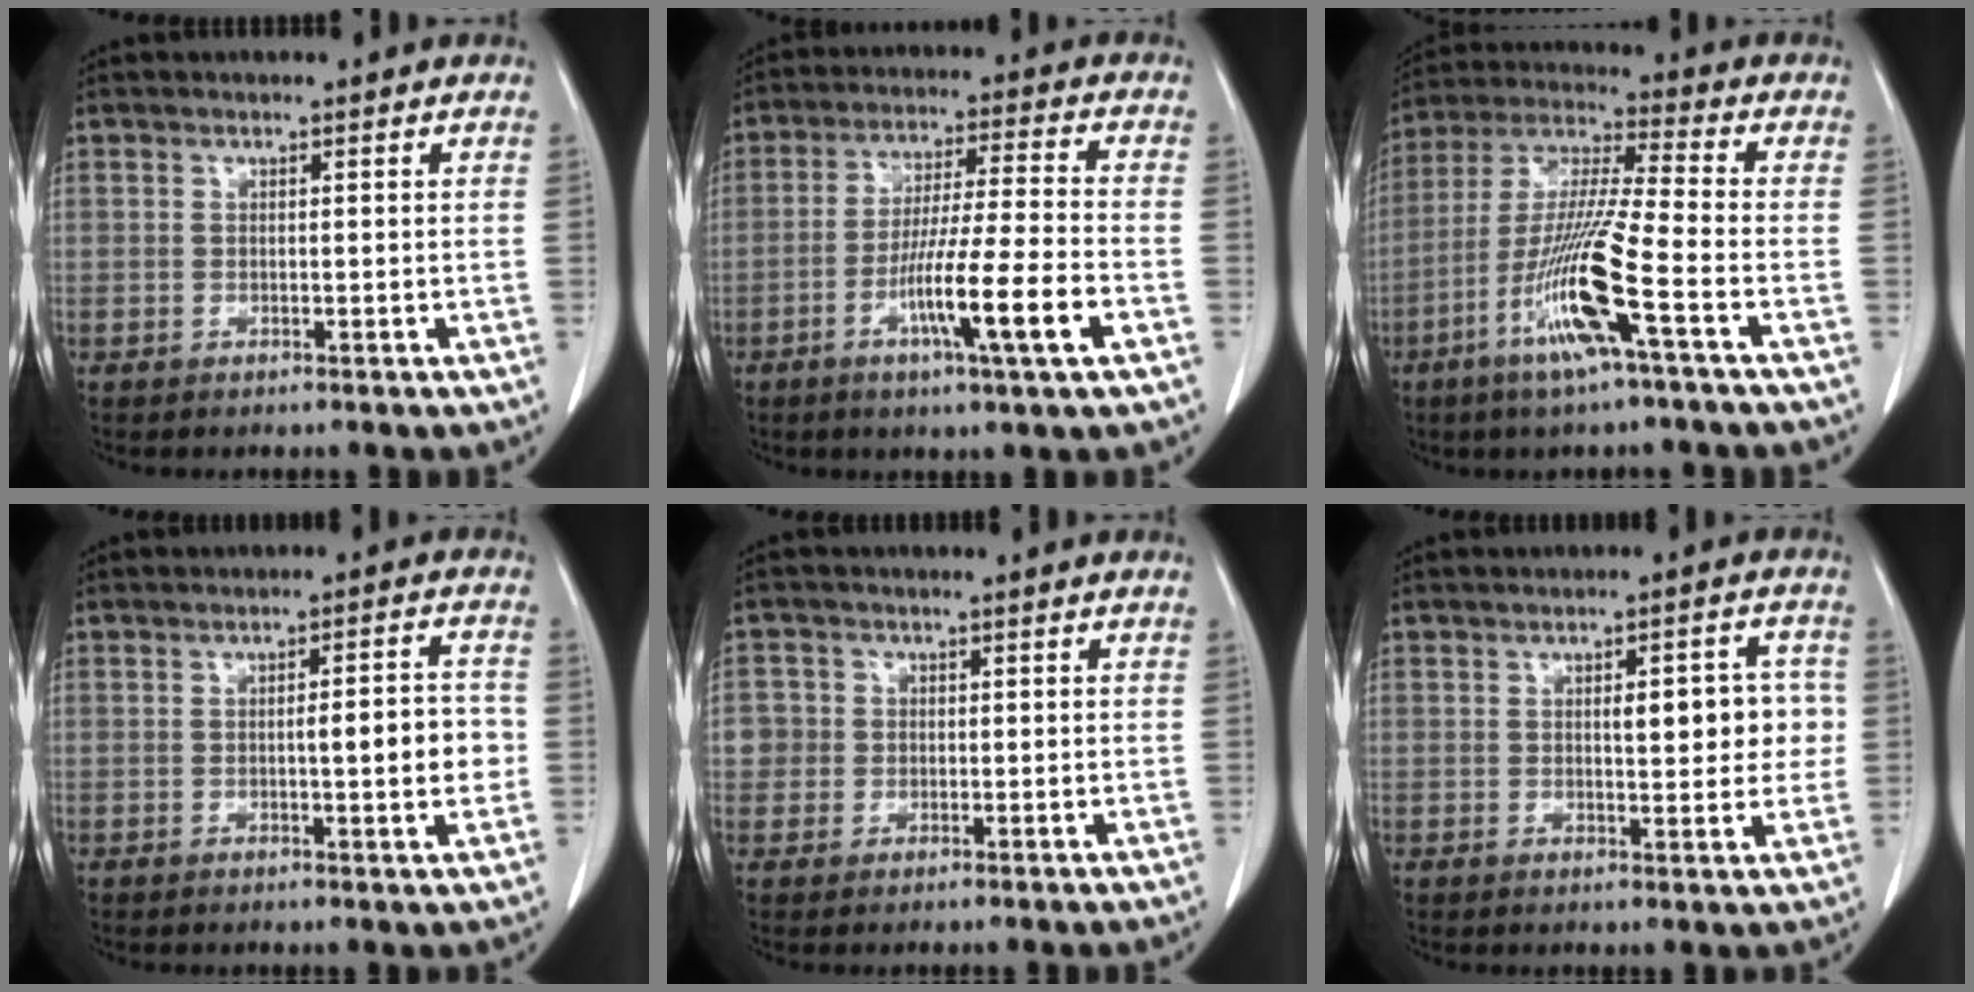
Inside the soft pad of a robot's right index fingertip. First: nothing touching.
{"total": 12.4, "force": [-4.8, -0.5, 11.5], "torque": [-0.204, -0.012, -0.085]}
{"total": 14.2, "force": [-6.0, -0.5, 12.9], "torque": [-0.267, -0.015, -0.118]}
{"total": 6.3, "force": [-0.7, 1.0, 6.1], "torque": [-0.086, 0.009, -0.008]}
{"total": 3.3, "force": [0.1, 3.3, 0.1], "torque": [0.013, 0.010, -0.001]}
{"total": 7.3, "force": [0.8, 2.7, 6.8], "torque": [-0.083, 0.014, 0.013]}